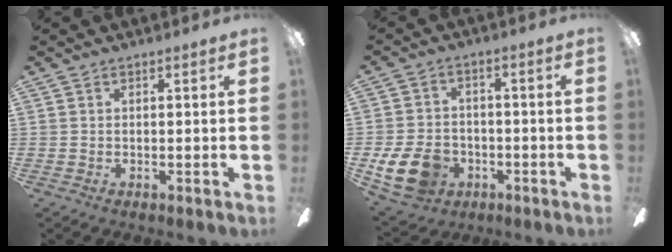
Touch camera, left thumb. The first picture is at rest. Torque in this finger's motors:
{"motor_torque": [0.46, 2.59, 0.39, -0.29, 0.10]}